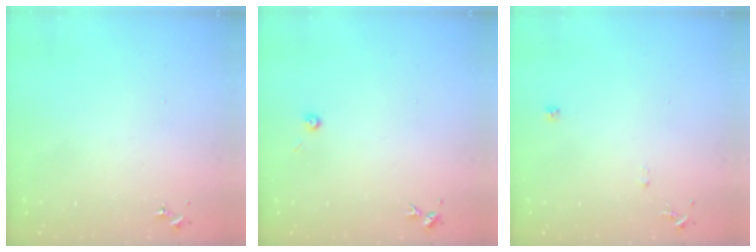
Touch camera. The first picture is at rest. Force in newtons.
{"total": 3.2, "press": 3.2, "slide": 0.3}
{"total": 5.6, "press": 5.5, "slide": 0.6}